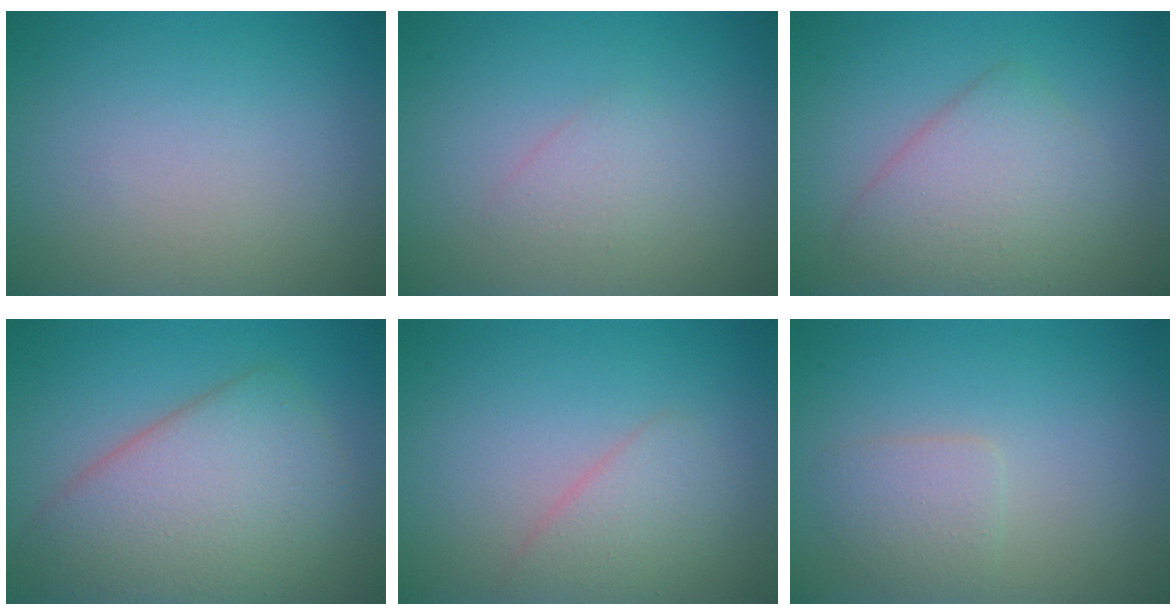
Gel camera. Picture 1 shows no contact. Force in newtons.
{"total": 1.4, "press": 1.4, "slide": 0.2}
{"total": 4.1, "press": 4.1, "slide": 0.1}
{"total": 7.7, "press": 7.7, "slide": 0.2}
{"total": 2.3, "press": 2.3, "slide": 0.0}
{"total": 2.1, "press": 2.1, "slide": 0.0}